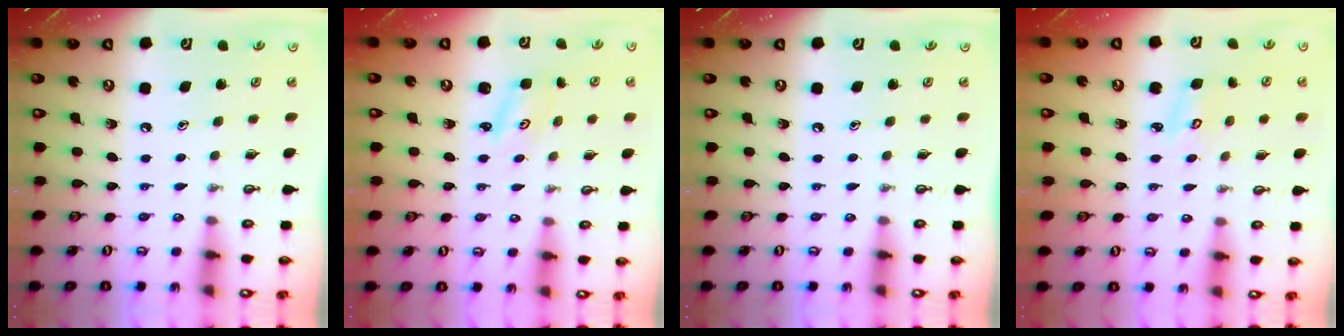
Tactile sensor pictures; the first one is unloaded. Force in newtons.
{"total": 1.8, "press": 1.8, "slide": 0.3}
{"total": 0.0}
{"total": 3.8, "press": 3.8, "slide": 0.3}